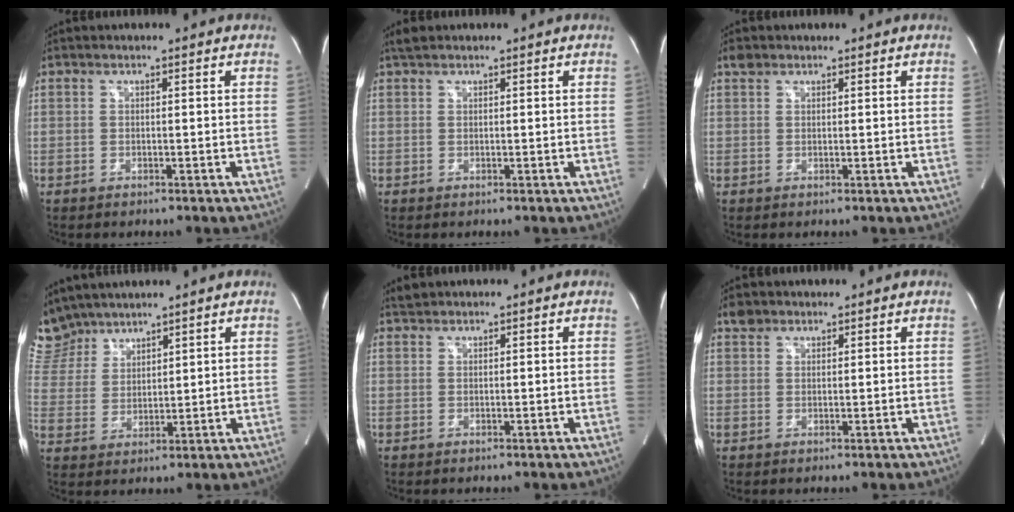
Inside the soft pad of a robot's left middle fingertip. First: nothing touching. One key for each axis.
{"total": 1.3, "fx": 1.1, "fy": 0.5, "fz": 0.4, "tx": -0.011, "ty": 0.014, "tz": 0.021}
{"total": 1.5, "fx": 1.1, "fy": 0.9, "fz": 0.3, "tx": -0.009, "ty": 0.013, "tz": 0.020}
{"total": 8.0, "fx": 7.4, "fy": 3.0, "fz": 0.3, "tx": -0.015, "ty": 0.012, "tz": 0.163}
{"total": 0.8, "fx": 0.8, "fy": 0.3, "fz": -0.1, "tx": -0.002, "ty": 0.011, "tz": 0.015}
{"total": 2.0, "fx": 1.5, "fy": 1.3, "fz": 0.3, "tx": -0.008, "ty": 0.013, "tz": 0.027}